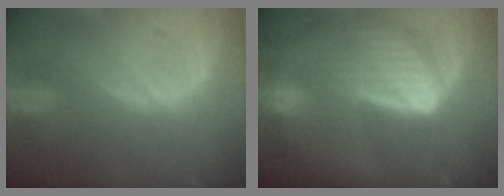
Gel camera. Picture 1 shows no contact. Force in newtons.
{"total": 9.1, "press": 8.0, "slide": 4.3}